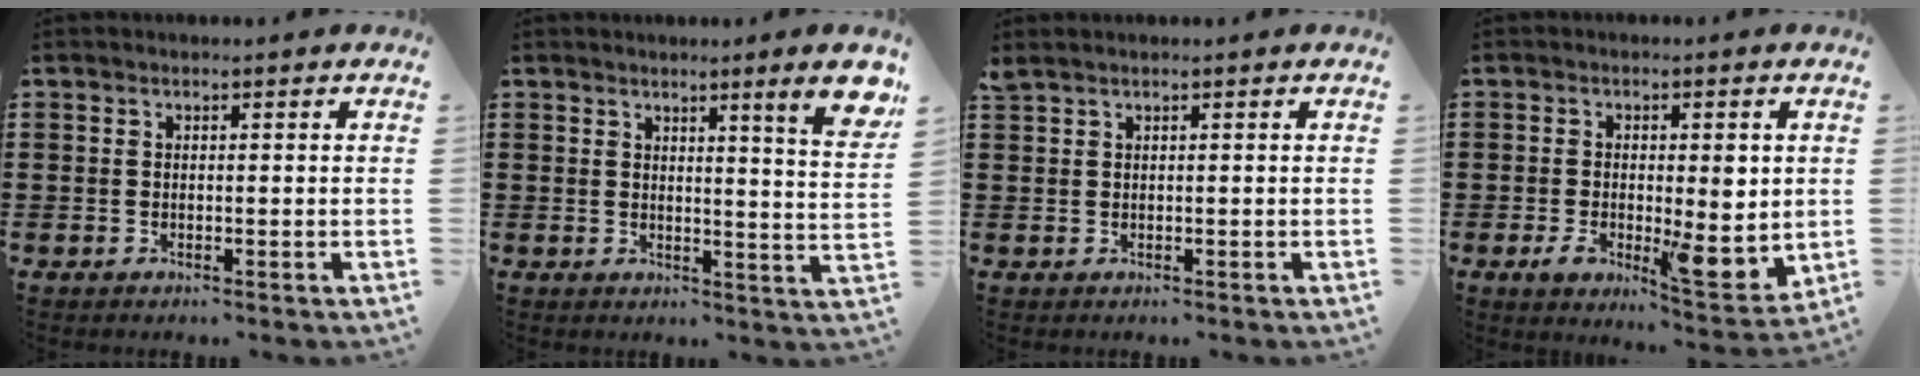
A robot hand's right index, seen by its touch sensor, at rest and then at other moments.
{"total": 6.3, "force": [3.8, -0.3, 5.1], "torque": [-0.082, -0.019, 0.058]}
{"total": 0.6, "force": [0.5, 0.1, 0.4], "torque": [-0.009, 0.001, 0.009]}
{"total": 6.7, "force": [-0.6, 3.0, 5.9], "torque": [-0.094, -0.006, -0.011]}